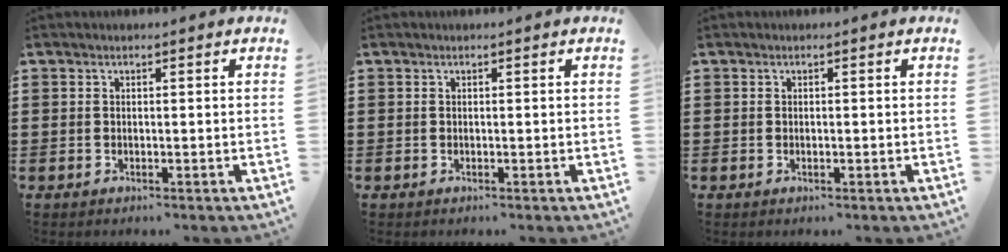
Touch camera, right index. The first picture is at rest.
{"total": 0.0}
{"total": 0.0}